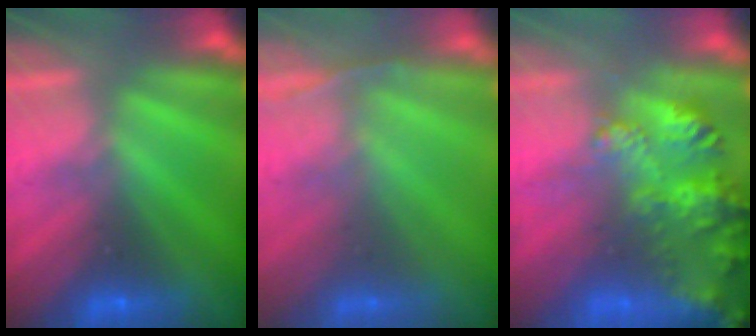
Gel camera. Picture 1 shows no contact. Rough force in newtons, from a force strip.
{"total": 1.0}
{"total": 6.5}